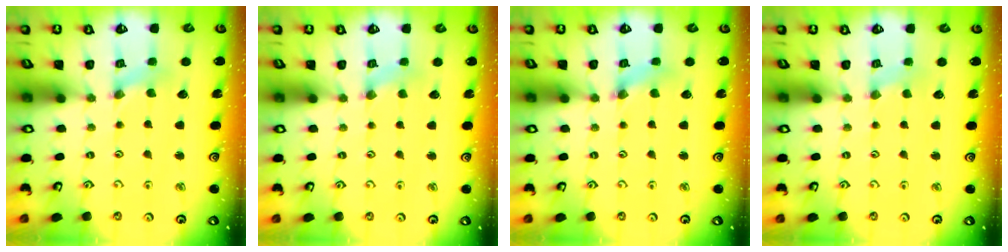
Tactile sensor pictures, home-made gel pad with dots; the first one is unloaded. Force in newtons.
{"total": 0.6, "press": 0.6, "slide": 0.2}
{"total": 1.5, "press": 1.4, "slide": 0.3}
{"total": 0.0}